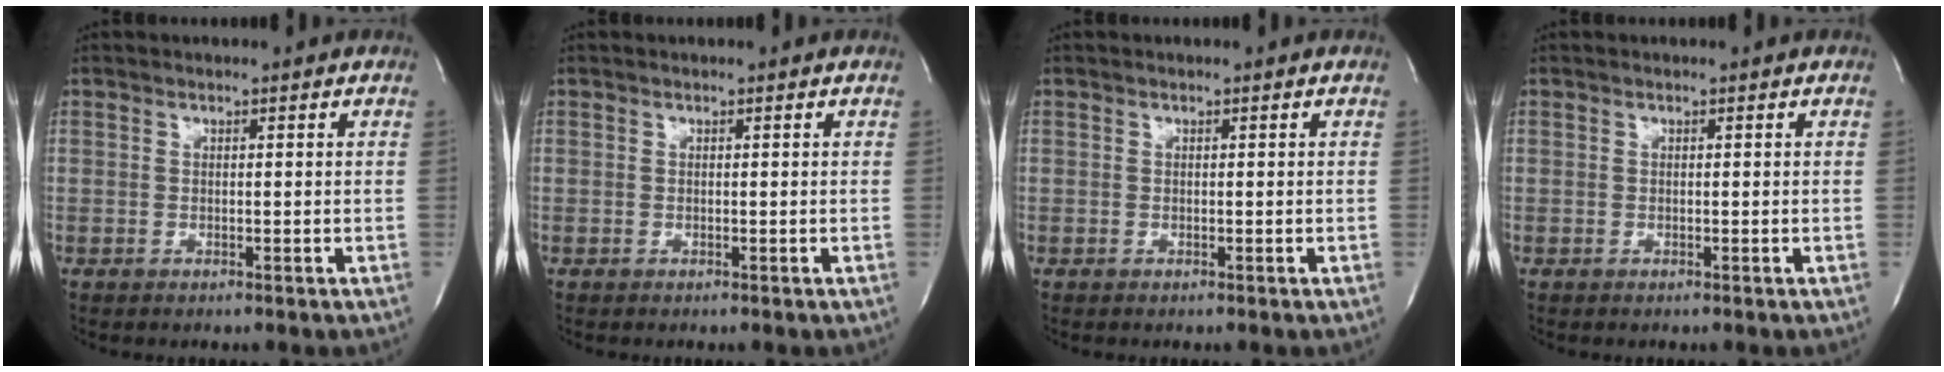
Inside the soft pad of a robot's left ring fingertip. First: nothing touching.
{"total": 0.0}
{"total": 0.0}
{"total": 0.0}